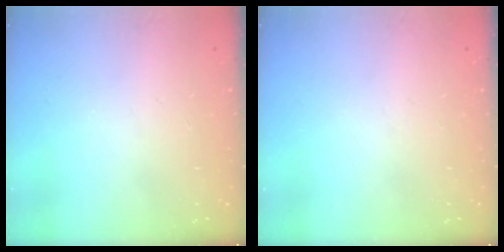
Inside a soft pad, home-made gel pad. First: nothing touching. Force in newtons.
{"total": 0.0}